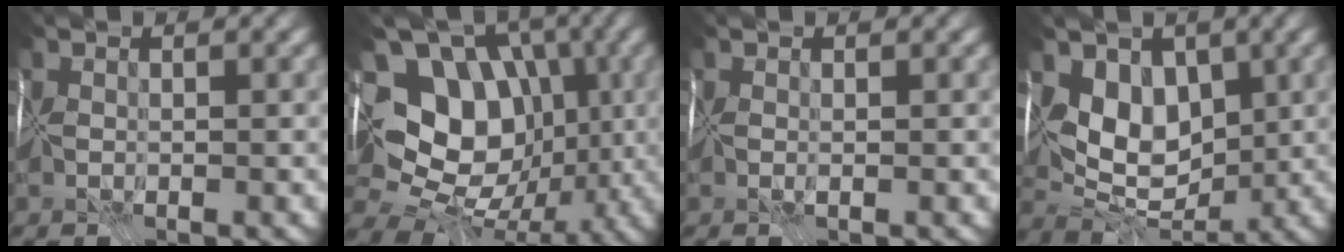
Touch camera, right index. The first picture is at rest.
{"total": 11.5, "force": [1.4, 8.6, 7.5], "torque": [-0.112, 0.008, 0.041]}
{"total": 0.0}
{"total": 3.8, "force": [1.4, 2.4, 2.5], "torque": [-0.032, -0.016, 0.024]}